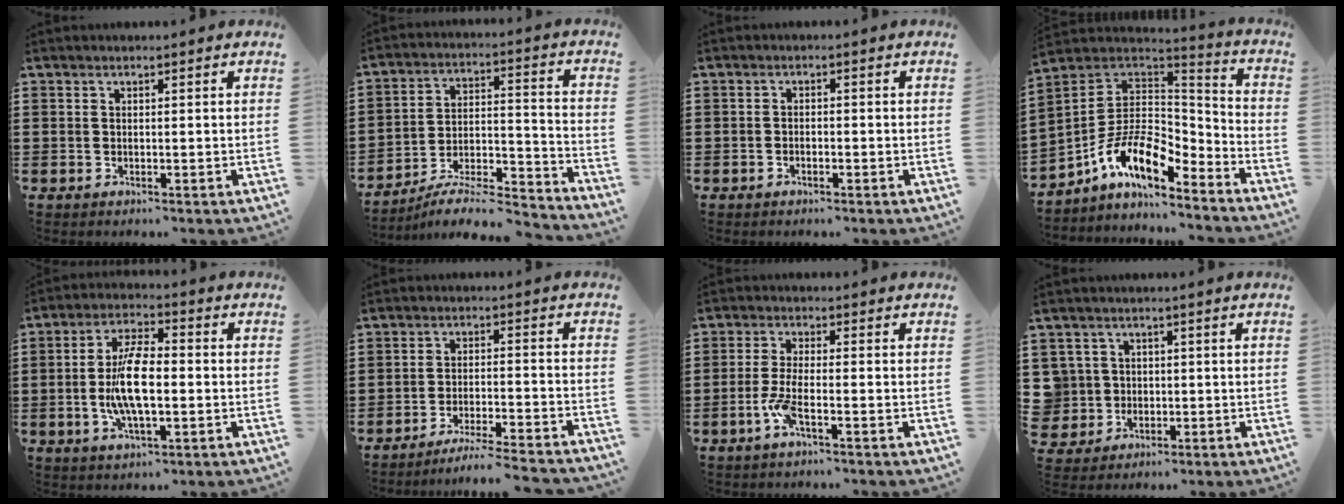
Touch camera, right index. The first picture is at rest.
{"total": 7.1, "force": [-6.3, 1.7, 2.9], "torque": [-0.044, 0.008, -0.121]}
{"total": 0.9, "force": [-0.9, 0.2, 0.3], "torque": [-0.008, -0.001, -0.017]}
{"total": 11.1, "force": [-5.6, 5.3, 8.0], "torque": [-0.181, -0.004, -0.111]}
{"total": 9.8, "force": [-1.1, 3.7, 9.0], "torque": [-0.189, -0.004, -0.023]}
{"total": 4.7, "force": [-4.5, -0.6, 1.4], "torque": [-0.033, -0.012, -0.091]}
{"total": 4.3, "force": [-2.2, 0.5, 3.7], "torque": [-0.090, -0.010, -0.048]}
{"total": 4.2, "force": [0.0, 4.2, 0.4], "torque": [-0.042, 0.010, -0.006]}